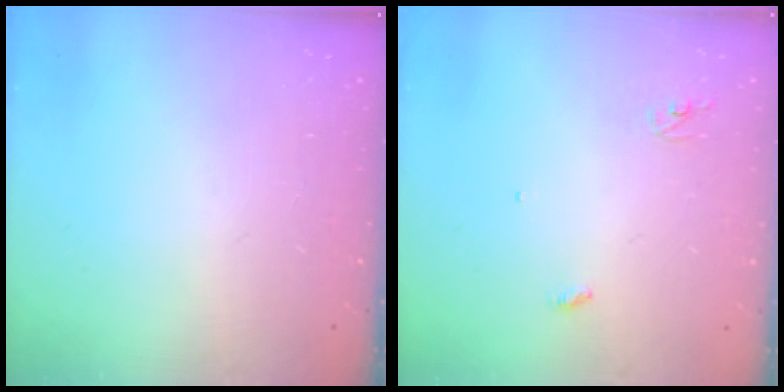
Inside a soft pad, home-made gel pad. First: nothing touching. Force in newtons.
{"total": 3.0, "press": 2.9, "slide": 0.2}